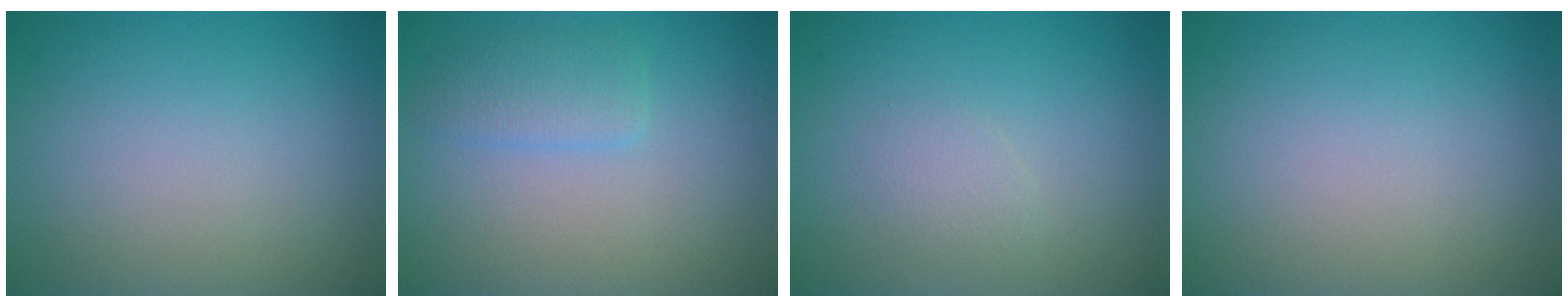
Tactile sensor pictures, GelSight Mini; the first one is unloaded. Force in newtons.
{"total": 1.9, "press": 1.9, "slide": 0.1}
{"total": 1.1, "press": 1.1, "slide": 0.1}
{"total": 0.0}